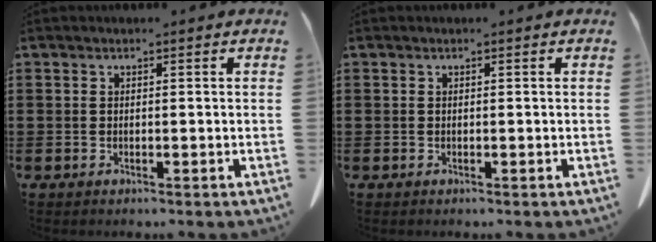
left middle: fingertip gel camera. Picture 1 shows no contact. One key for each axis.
{"total": 0.0}